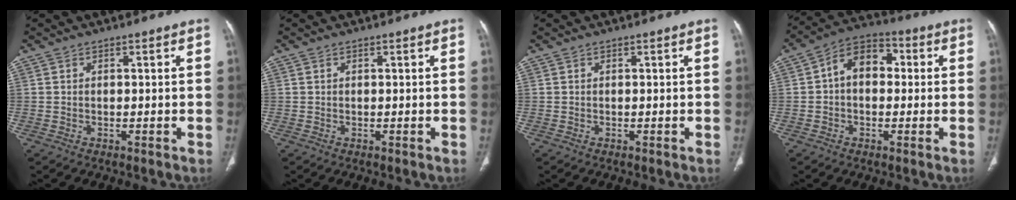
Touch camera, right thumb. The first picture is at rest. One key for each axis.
{"total": 0.0}
{"total": 0.0}
{"total": 9.6, "fx": 1.0, "fy": 6.6, "fz": 6.9, "tx": -0.090, "ty": 0.029, "tz": 0.005}